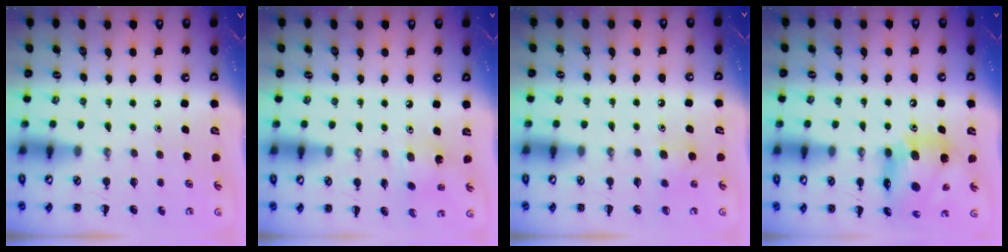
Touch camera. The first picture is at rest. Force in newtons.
{"total": 2.3, "press": 2.2, "slide": 0.5}
{"total": 5.9, "press": 5.8, "slide": 1.5}
{"total": 16.0, "press": 15.5, "slide": 3.7}